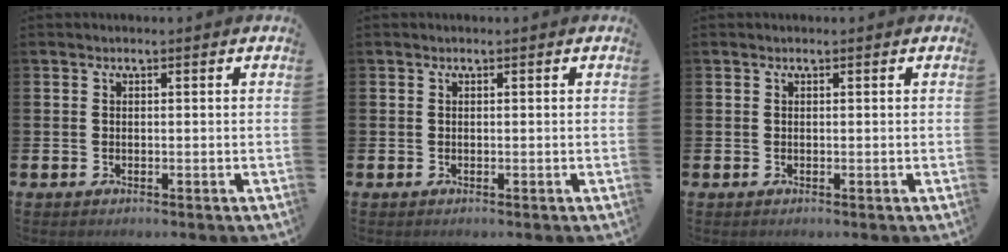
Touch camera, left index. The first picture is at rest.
{"total": 0.0}
{"total": 0.0}